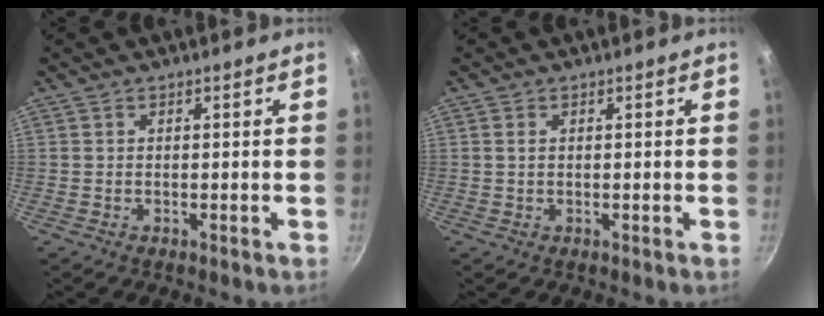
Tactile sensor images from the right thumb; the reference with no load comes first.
{"total": 0.9, "force": [0.2, 0.6, 0.7], "torque": [-0.013, 0.002, 0.004]}